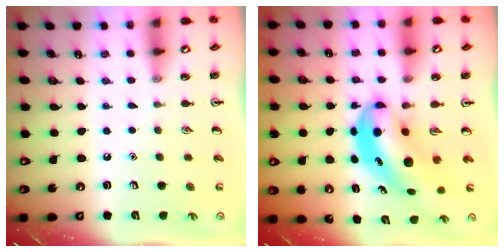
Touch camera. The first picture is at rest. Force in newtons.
{"total": 6.8, "press": 6.6, "slide": 1.9}